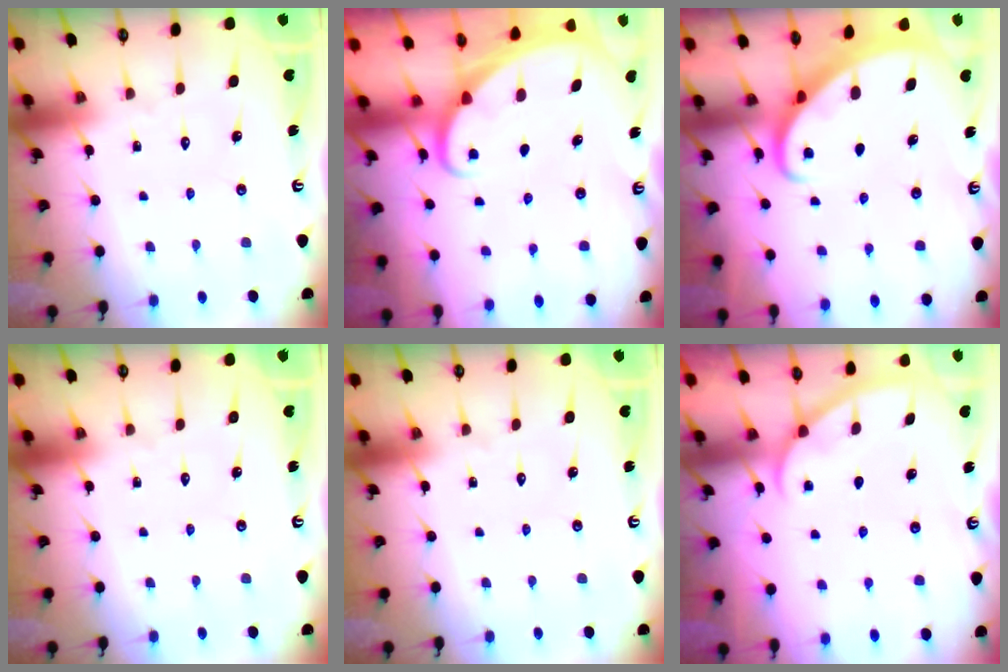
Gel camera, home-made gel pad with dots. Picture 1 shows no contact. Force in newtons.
{"total": 1.6, "press": 1.6, "slide": 0.0}
{"total": 2.3, "press": 2.3, "slide": 0.3}
{"total": 0.0}
{"total": 0.0}
{"total": 0.8, "press": 0.8, "slide": 0.2}